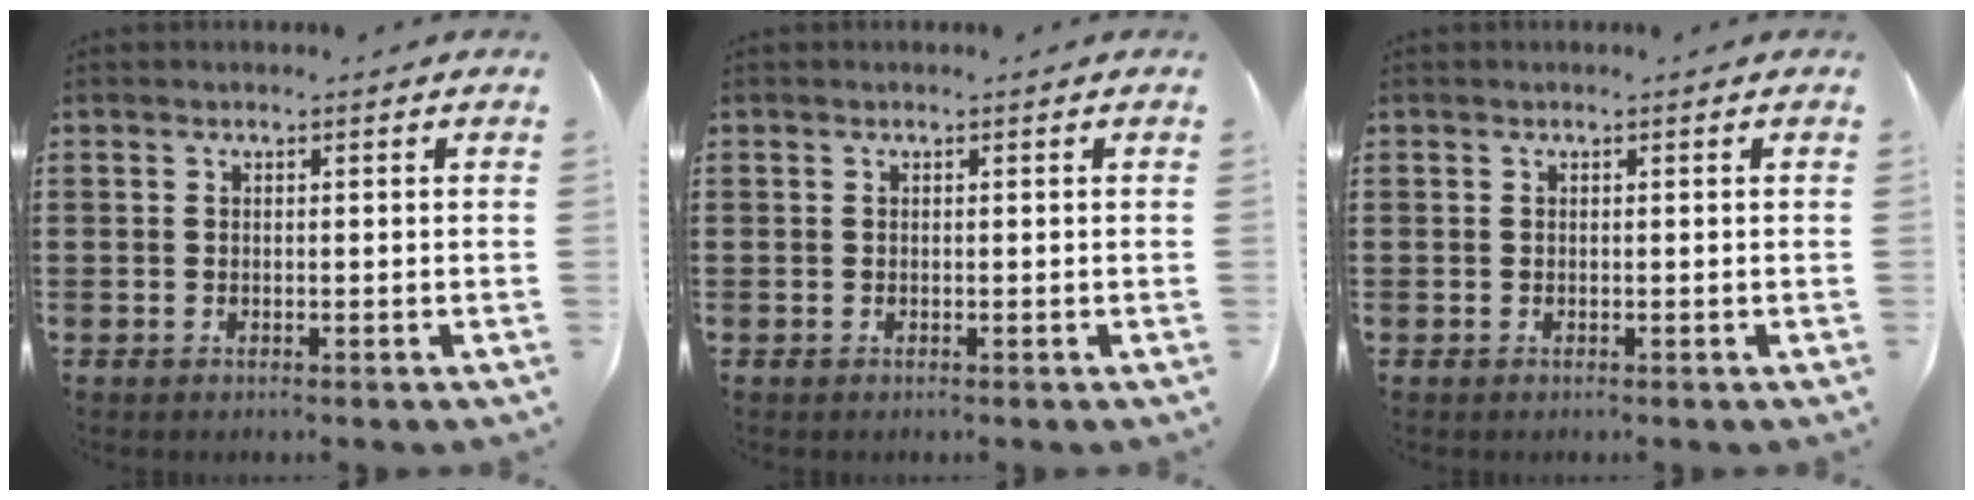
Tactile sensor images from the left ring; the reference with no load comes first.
{"total": 0.0}
{"total": 0.0}